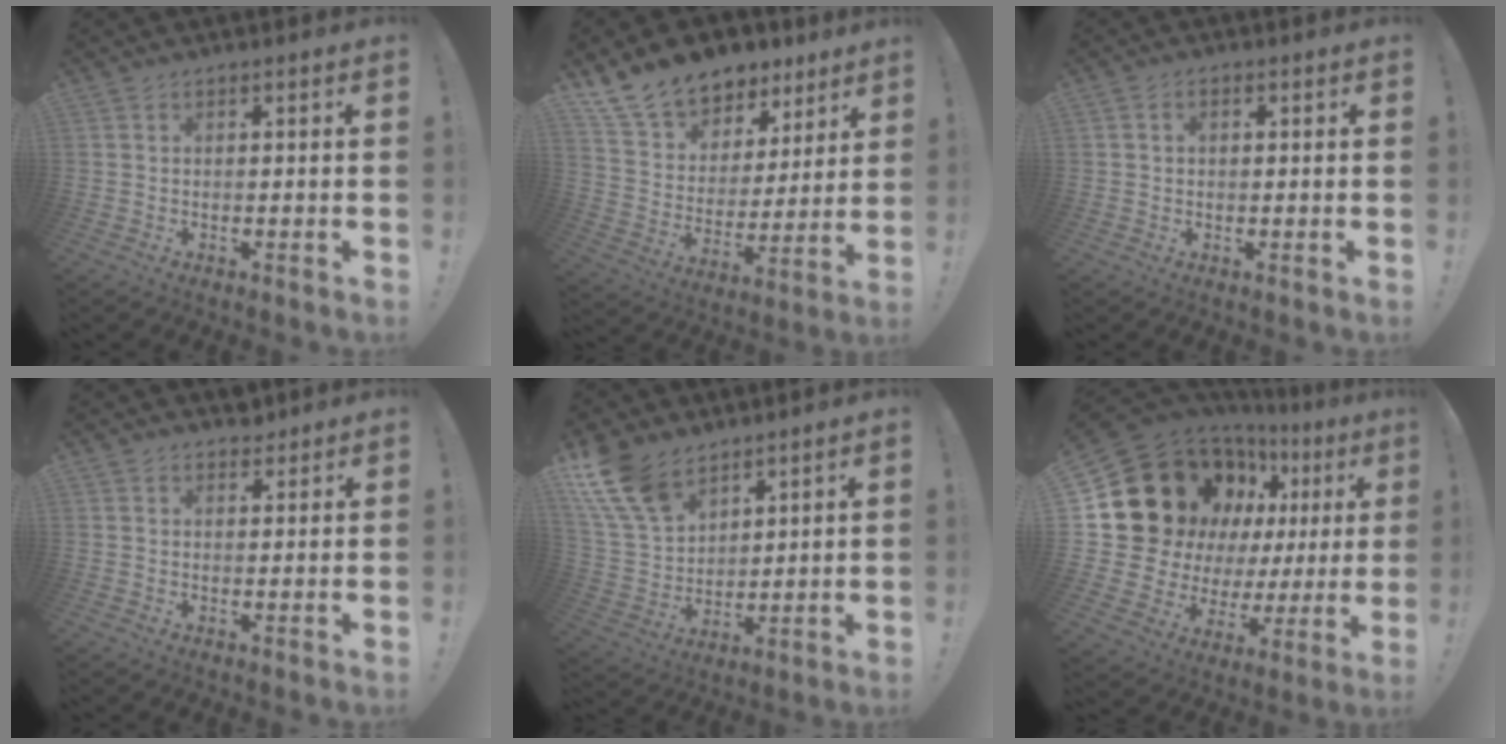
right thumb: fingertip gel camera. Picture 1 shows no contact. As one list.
[{"total": 13.8, "force": [10.7, 7.9, 3.6], "torque": [-0.076, -0.077, 0.206]}, {"total": 1.4, "force": [-0.1, 1.1, 0.8], "torque": [-0.015, 0.004, -0.002]}, {"total": 2.6, "force": [2.2, 1.4, 0.4], "torque": [0.002, -0.011, 0.039]}, {"total": 15.0, "force": [10.2, 8.3, 7.2], "torque": [-0.164, -0.055, 0.200]}, {"total": 22.0, "force": [10.3, 14.8, 12.7], "torque": [-0.211, -0.087, 0.229]}]